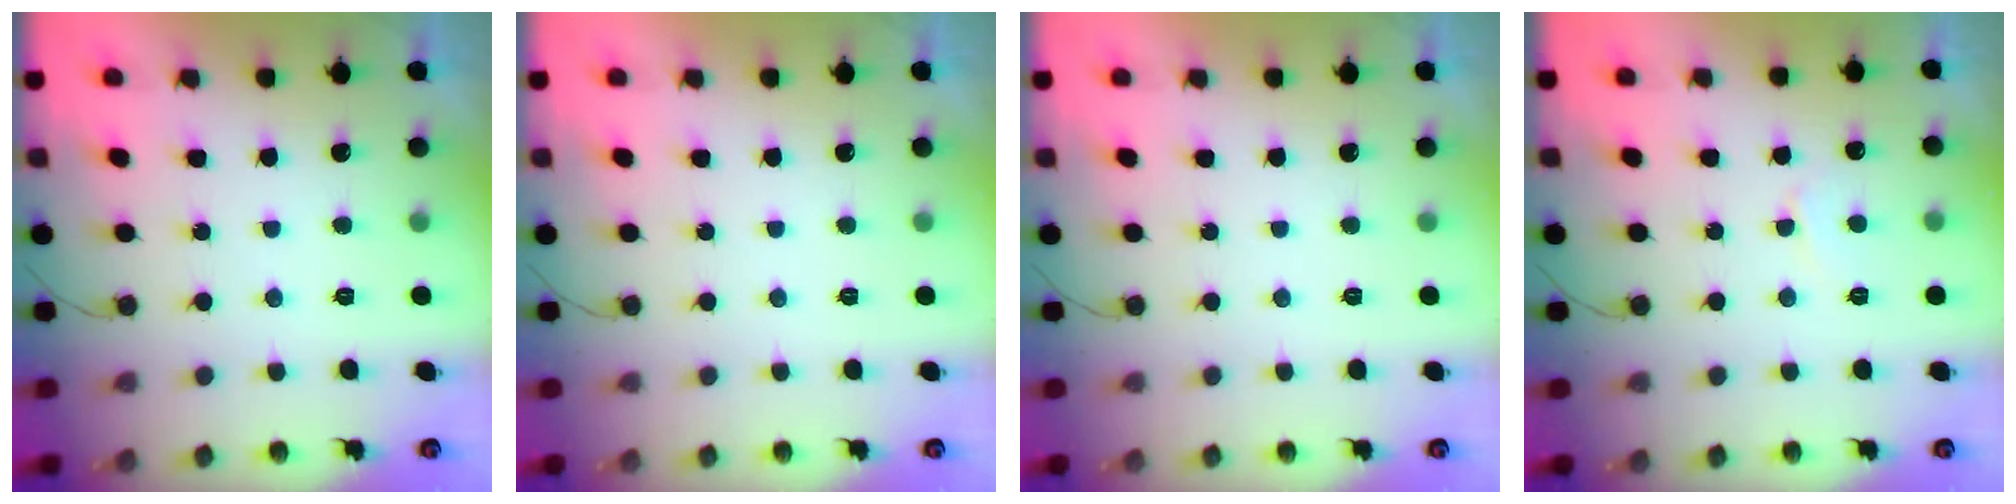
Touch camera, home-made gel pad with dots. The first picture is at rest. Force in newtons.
{"total": 0.0}
{"total": 0.0}
{"total": 3.7, "press": 3.7, "slide": 0.3}